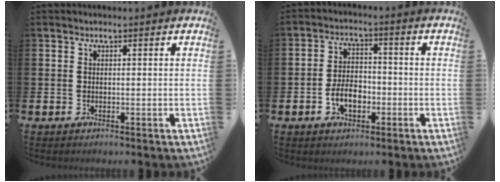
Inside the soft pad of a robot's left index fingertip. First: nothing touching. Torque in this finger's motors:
{"motor_torque": [0.36, 0.19, 0.25, 0.07]}